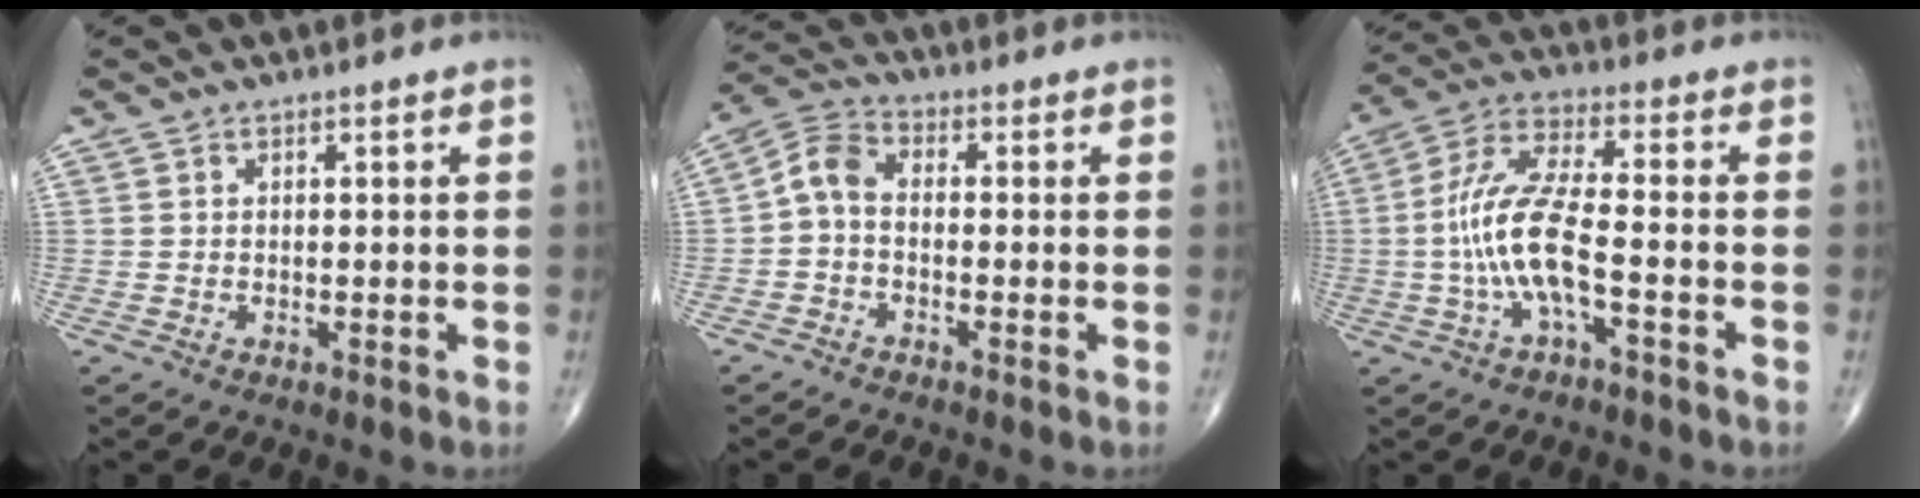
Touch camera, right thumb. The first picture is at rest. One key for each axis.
{"total": 5.5, "fx": -1.1, "fy": 3.4, "fz": 4.1, "tx": -0.077, "ty": 0.025, "tz": -0.037}
{"total": 11.3, "fx": -2.7, "fy": 3.0, "fz": 10.5, "tx": -0.238, "ty": 0.038, "tz": -0.053}